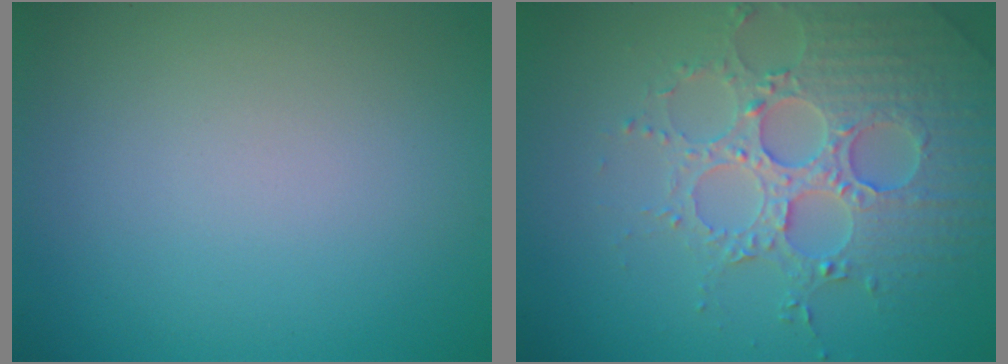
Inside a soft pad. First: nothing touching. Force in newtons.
{"total": 4.7, "press": 4.7, "slide": 0.7}